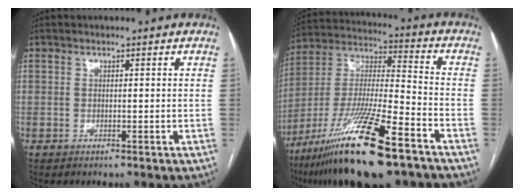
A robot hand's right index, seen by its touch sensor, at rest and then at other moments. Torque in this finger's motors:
{"motor_torque": [1.19, -0.95, 0.90, 0.21]}